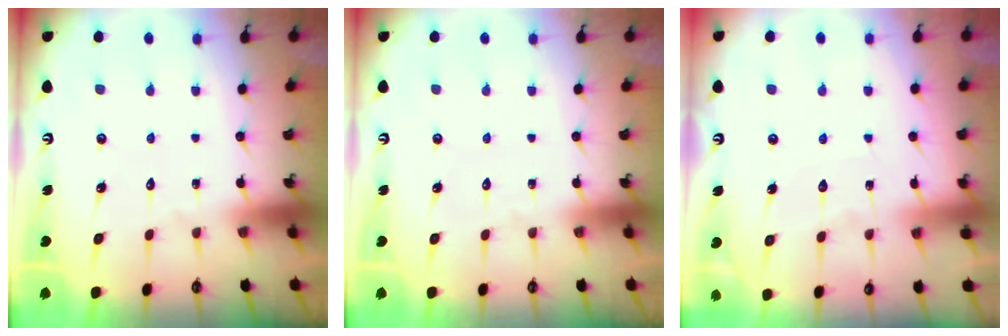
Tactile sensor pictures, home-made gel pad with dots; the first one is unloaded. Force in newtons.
{"total": 0.0}
{"total": 5.8, "press": 5.8, "slide": 0.6}